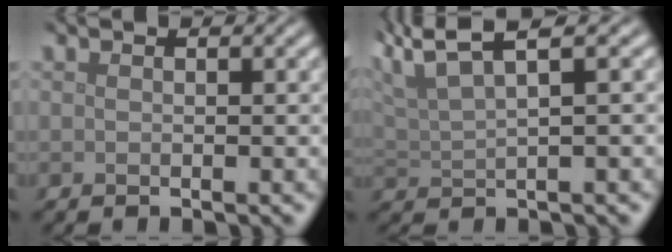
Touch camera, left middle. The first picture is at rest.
{"total": 5.1, "force": [3.8, 1.1, 3.3], "torque": [-0.063, 0.022, 0.064]}